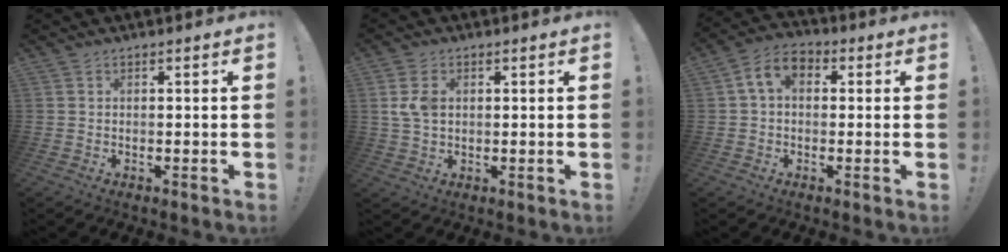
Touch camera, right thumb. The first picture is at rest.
{"total": 5.7, "force": [1.3, 3.7, 4.1], "torque": [-0.089, 0.003, 0.025]}
{"total": 7.6, "force": [1.5, 5.2, 5.3], "torque": [-0.102, 0.011, 0.033]}